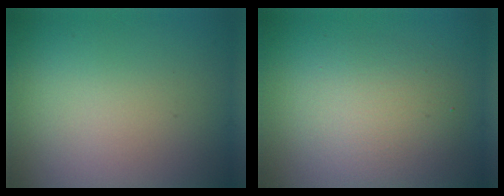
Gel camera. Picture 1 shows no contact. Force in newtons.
{"total": 3.8, "press": 3.8, "slide": 0.3}